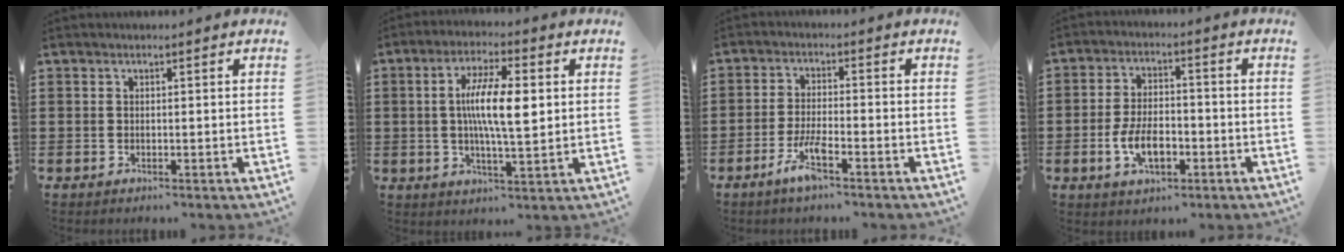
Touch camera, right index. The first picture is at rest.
{"total": 9.1, "force": [1.1, 2.2, 8.8], "torque": [-0.166, 0.004, 0.019]}
{"total": 5.0, "force": [-3.0, 0.6, 3.9], "torque": [-0.091, -0.010, -0.059]}
{"total": 6.7, "force": [-2.3, 3.3, 5.4], "torque": [-0.119, -0.001, -0.046]}